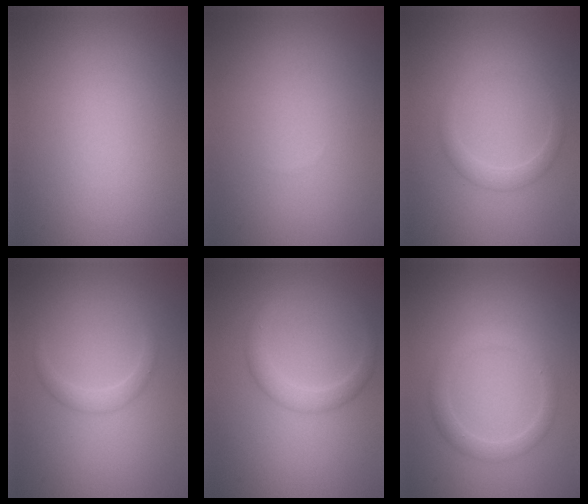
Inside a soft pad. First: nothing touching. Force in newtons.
{"total": 0.0}
{"total": 1.6, "press": 1.6, "slide": 0.1}
{"total": 1.2, "press": 1.2, "slide": 0.0}
{"total": 2.0, "press": 2.0, "slide": 0.2}
{"total": 1.9, "press": 1.9, "slide": 0.0}